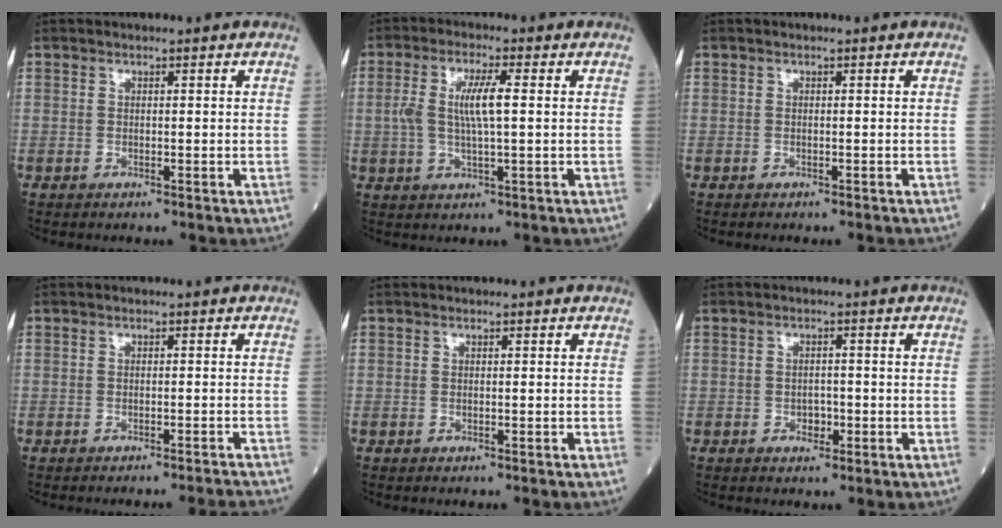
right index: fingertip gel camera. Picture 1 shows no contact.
{"total": 6.5, "force": [0.6, 1.1, 6.4], "torque": [-0.138, 0.007, 0.011]}
{"total": 0.9, "force": [-0.8, -0.1, 0.3], "torque": [0.000, 0.002, -0.013]}
{"total": 5.9, "force": [-5.6, -1.6, 1.0], "torque": [0.000, -0.012, -0.064]}
{"total": 0.5, "force": [-0.5, -0.1, 0.1], "torque": [0.003, 0.001, -0.010]}
{"total": 1.8, "force": [-0.8, 1.3, 1.1], "torque": [-0.010, 0.006, -0.010]}